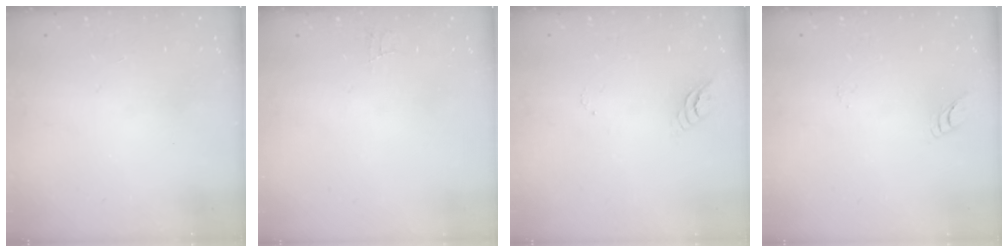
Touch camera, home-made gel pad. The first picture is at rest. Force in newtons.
{"total": 2.9, "press": 2.9, "slide": 0.2}
{"total": 3.4, "press": 3.4, "slide": 0.4}
{"total": 3.3, "press": 3.3, "slide": 0.3}